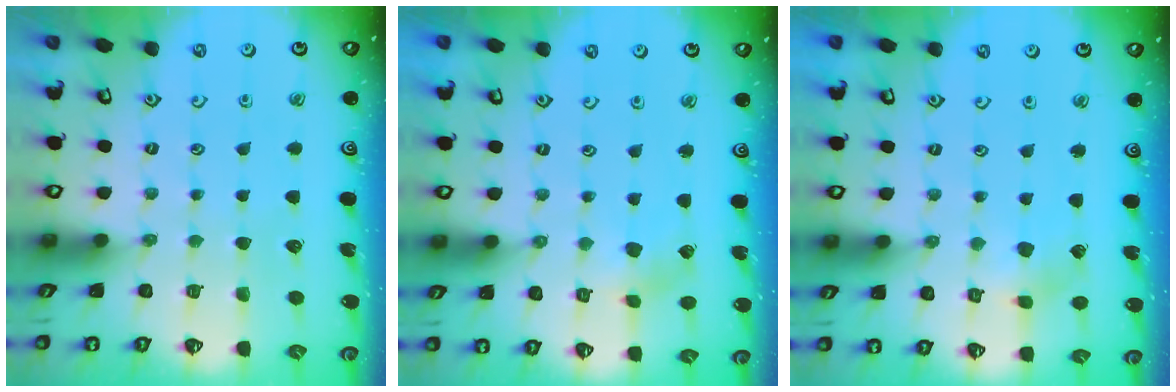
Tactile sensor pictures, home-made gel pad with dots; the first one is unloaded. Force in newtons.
{"total": 3.5, "press": 3.4, "slide": 0.6}
{"total": 4.0, "press": 4.0, "slide": 0.3}